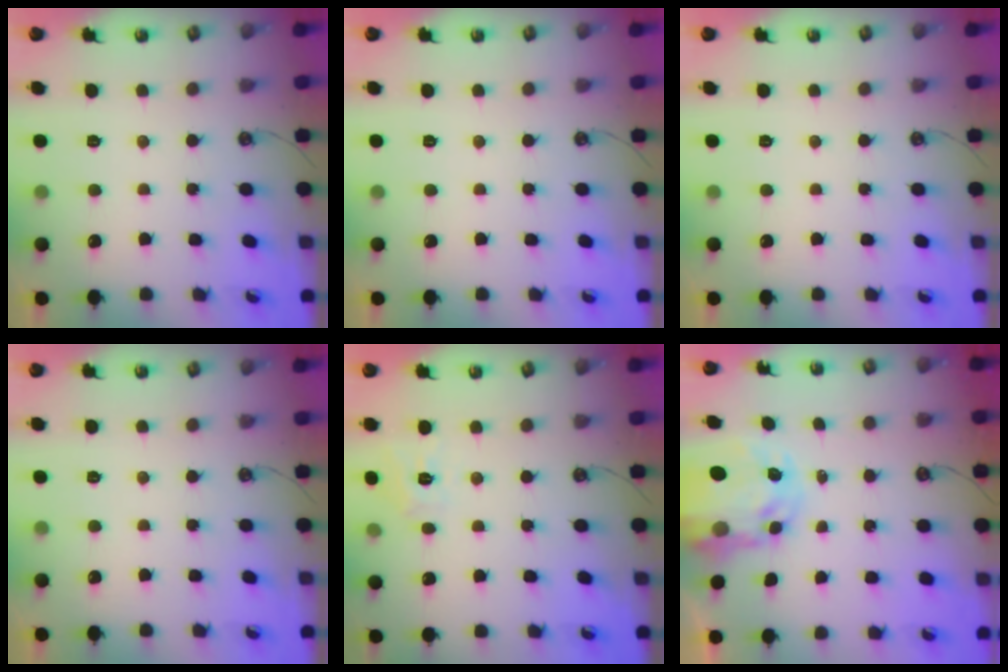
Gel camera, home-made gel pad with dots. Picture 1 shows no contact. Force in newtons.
{"total": 0.0}
{"total": 0.0}
{"total": 0.0}
{"total": 5.3, "press": 5.3, "slide": 0.5}
{"total": 5.9, "press": 5.9, "slide": 0.5}